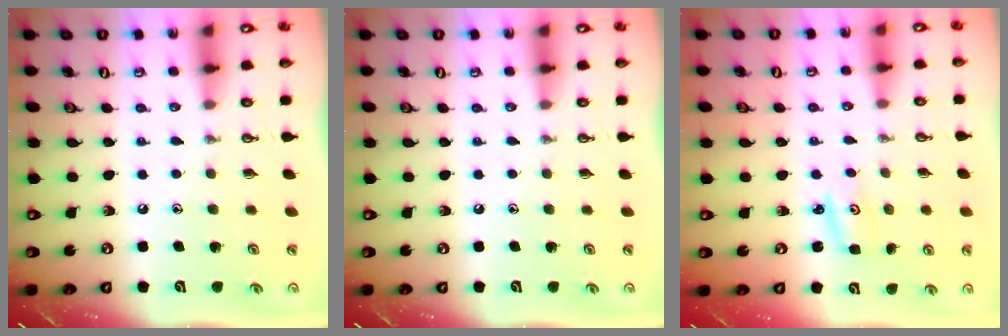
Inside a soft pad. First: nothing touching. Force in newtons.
{"total": 0.0}
{"total": 3.3, "press": 3.3, "slide": 0.3}